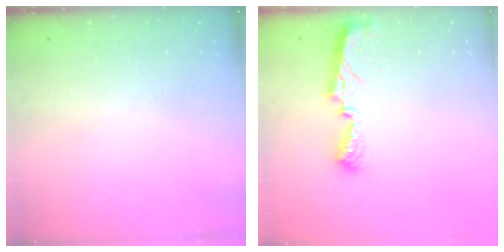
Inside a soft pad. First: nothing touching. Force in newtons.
{"total": 7.9, "press": 7.8, "slide": 0.4}